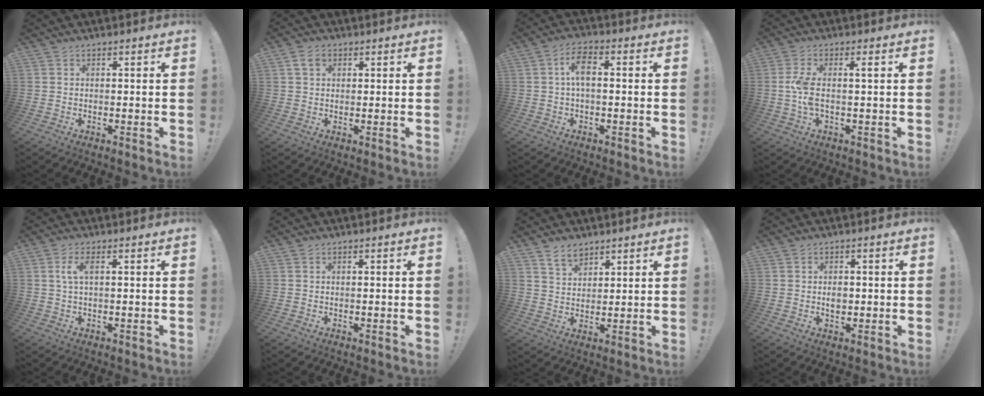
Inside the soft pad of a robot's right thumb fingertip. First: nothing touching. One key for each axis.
{"total": 3.1, "fx": 1.4, "fy": 2.0, "fz": 1.9, "tx": -0.033, "ty": 0.005, "tz": 0.026}
{"total": 6.4, "fx": 0.4, "fy": 2.9, "fz": 5.7, "tx": -0.107, "ty": 0.010, "tz": 0.006}
{"total": 6.0, "fx": 0.0, "fy": 1.2, "fz": 5.9, "tx": -0.134, "ty": -0.004, "tz": -0.004}
{"total": 3.9, "fx": 0.8, "fy": 1.1, "fz": 3.7, "tx": -0.066, "ty": 0.002, "tz": 0.012}
{"total": 0.0}
{"total": 5.7, "fx": 4.4, "fy": 3.1, "fz": 1.8, "tx": -0.028, "ty": -0.022, "tz": 0.082}
{"total": 2.6, "fx": -0.4, "fy": 1.9, "fz": 1.7, "tx": -0.013, "ty": -0.004, "tz": -0.011}